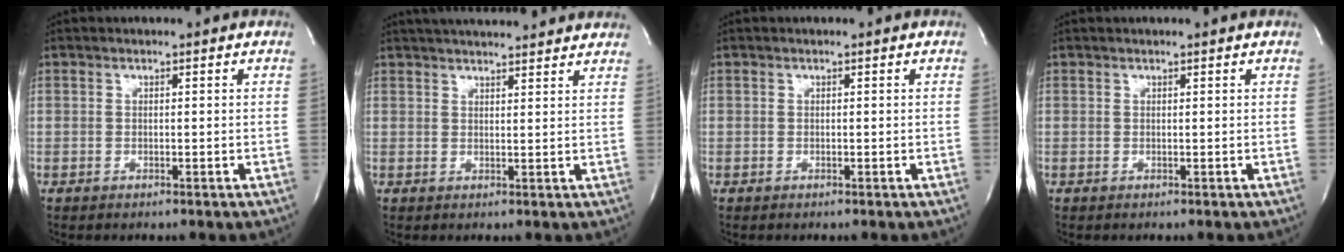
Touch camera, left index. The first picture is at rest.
{"total": 14.1, "force": [12.9, 1.8, 5.4], "torque": [-0.084, 0.038, 0.169]}
{"total": 0.0}
{"total": 0.9, "force": [0.9, -0.1, 0.3], "torque": [-0.007, 0.007, 0.012]}